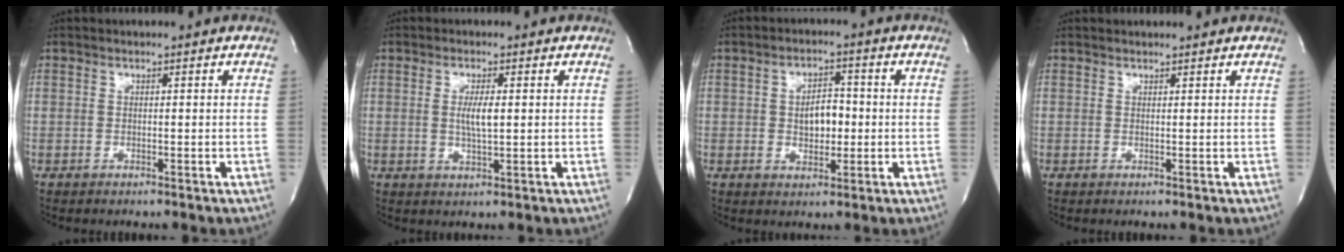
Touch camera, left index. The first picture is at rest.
{"total": 3.2, "force": [0.3, 0.5, 3.2], "torque": [-0.062, -0.005, 0.006]}
{"total": 4.9, "force": [-0.3, 2.8, 4.0], "torque": [-0.065, 0.005, -0.002]}
{"total": 1.8, "force": [1.8, 0.3, 0.1], "torque": [-0.011, 0.013, 0.023]}